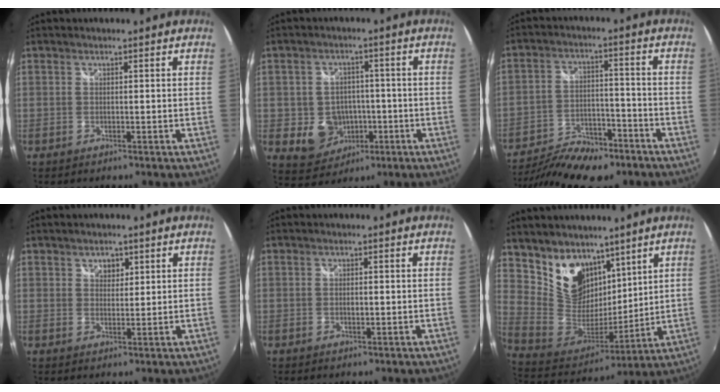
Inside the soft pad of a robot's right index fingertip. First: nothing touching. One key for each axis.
{"total": 8.3, "fx": -2.3, "fy": 7.4, "fz": 3.2, "tx": -0.085, "ty": 0.009, "tz": -0.016}
{"total": 16.7, "fx": -12.8, "fy": 6.8, "fz": 8.3, "tx": -0.181, "ty": -0.023, "tz": -0.200}
{"total": 2.5, "fx": 1.3, "fy": 1.9, "fz": 0.9, "tx": -0.008, "ty": 0.005, "tz": 0.022}
{"total": 1.4, "fx": -0.1, "fy": 0.6, "fz": 1.2, "tx": -0.021, "ty": -0.001, "tz": -0.003}
{"total": 16.0, "fx": 10.6, "fy": 10.8, "fz": 5.3, "tx": -0.127, "ty": 0.010, "tz": 0.216}